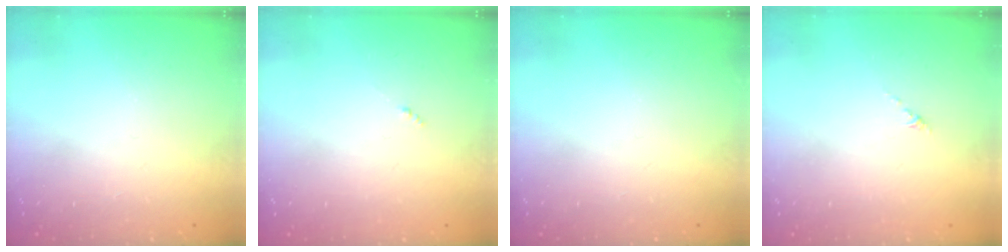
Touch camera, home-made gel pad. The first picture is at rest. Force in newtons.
{"total": 0.0}
{"total": 0.0}
{"total": 0.0}